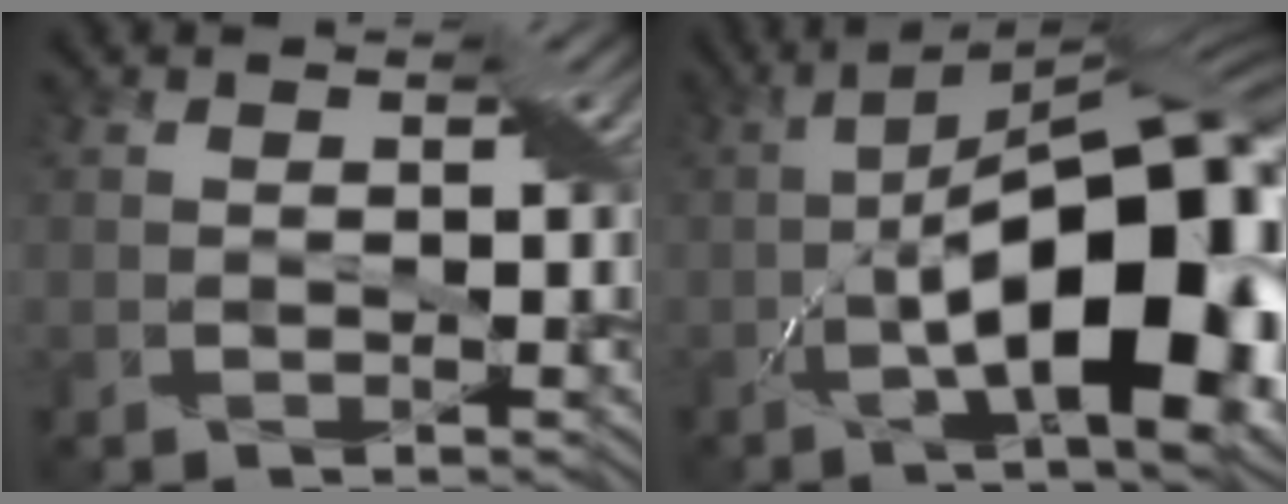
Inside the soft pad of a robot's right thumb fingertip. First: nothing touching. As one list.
[{"total": 18.9, "force": [-4.1, 7.3, 16.9], "torque": [-0.251, 0.006, -0.059]}]